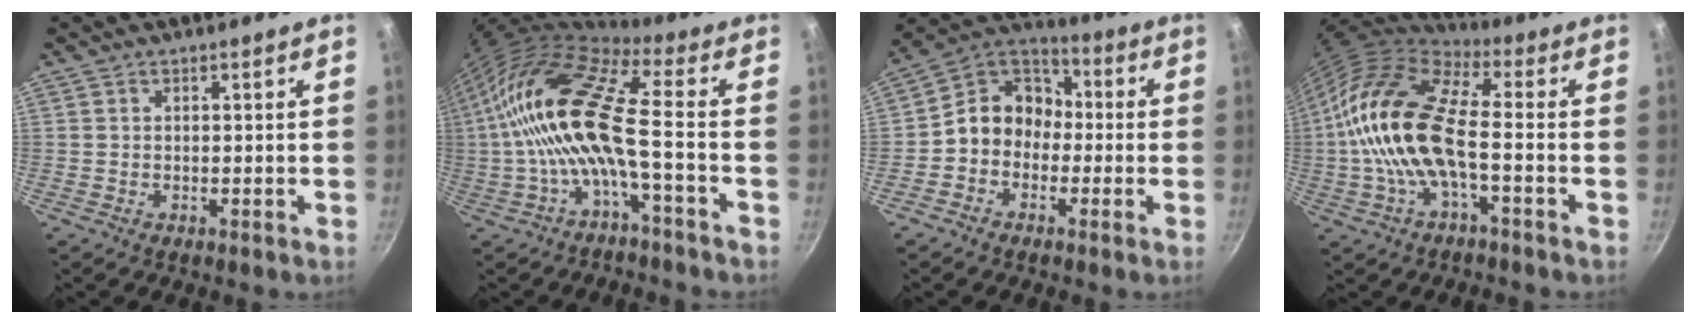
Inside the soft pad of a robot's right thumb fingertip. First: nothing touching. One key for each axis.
{"total": 16.9, "fx": -1.7, "fy": 4.2, "fz": 16.3, "tx": -0.329, "ty": 0.034, "tz": -0.044}
{"total": 10.3, "fx": -1.7, "fy": 8.7, "fz": 5.2, "tx": -0.048, "ty": 0.045, "tz": -0.057}
{"total": 17.1, "fx": -1.8, "fy": 7.1, "fz": 15.5, "tx": -0.291, "ty": 0.030, "tz": -0.045}